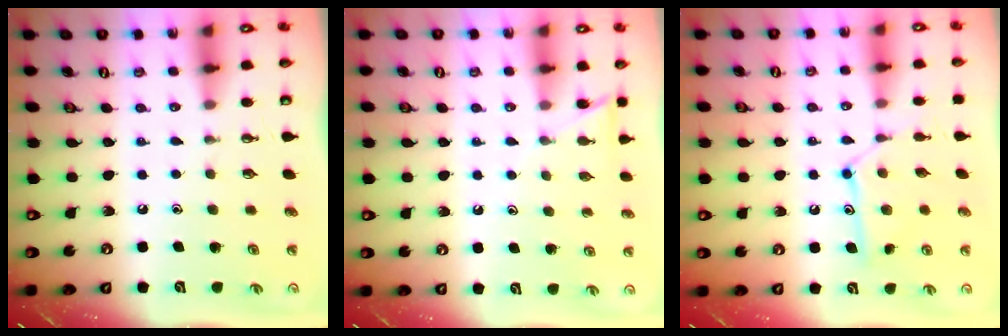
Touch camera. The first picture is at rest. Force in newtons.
{"total": 6.5, "press": 6.4, "slide": 0.4}
{"total": 11.8, "press": 11.8, "slide": 0.2}